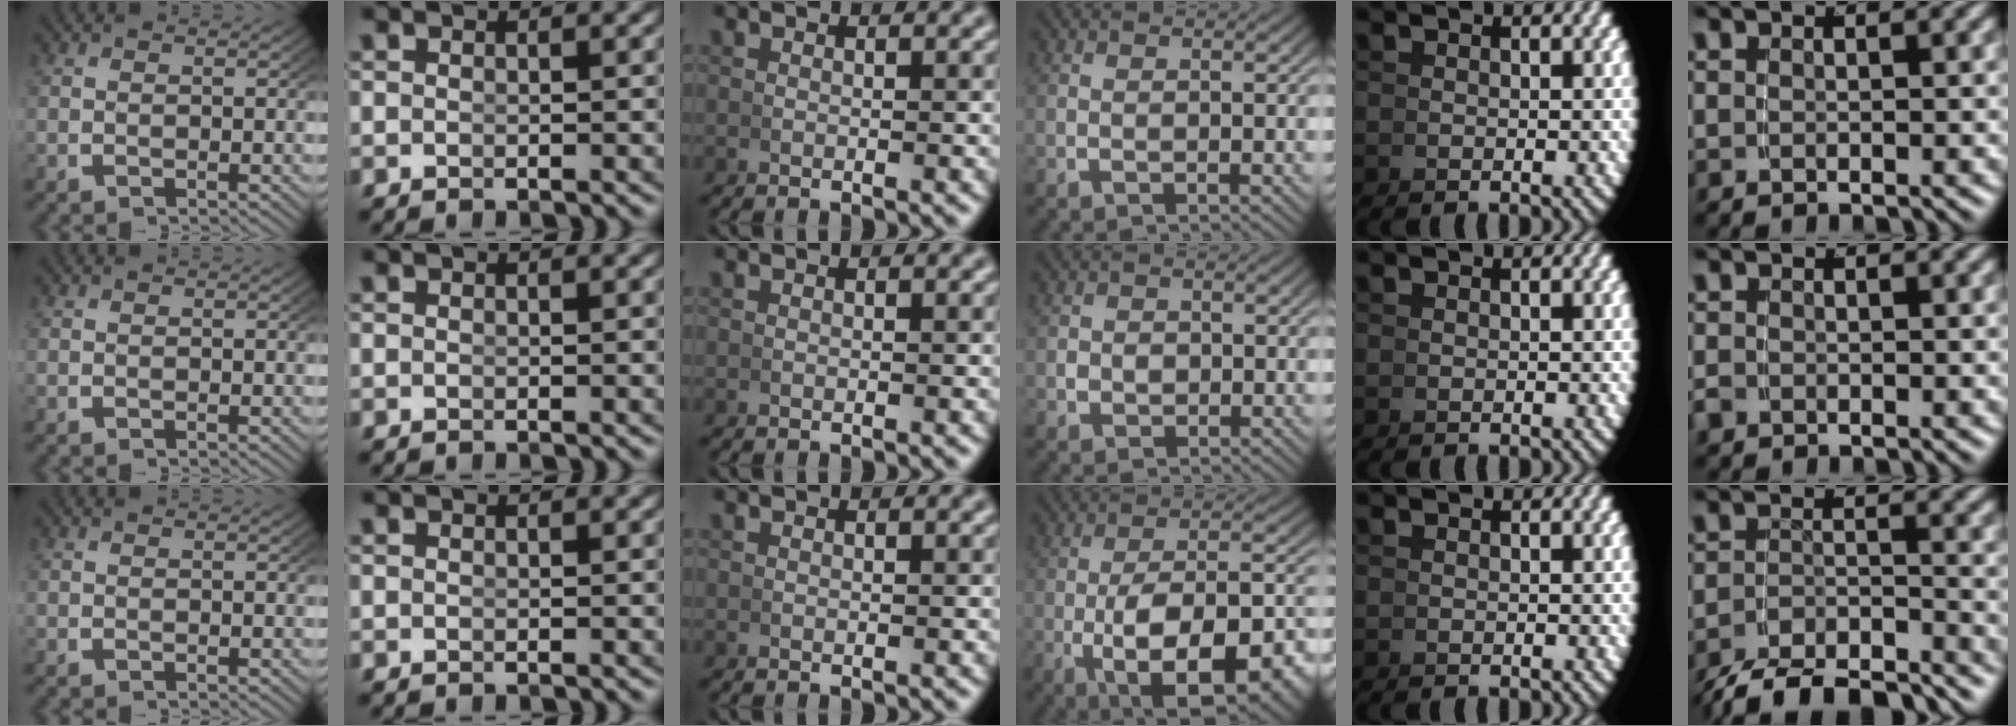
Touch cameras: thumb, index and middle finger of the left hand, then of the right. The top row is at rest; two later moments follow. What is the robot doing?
{"motion": "grasp_and_lifting", "object": "calculator"}